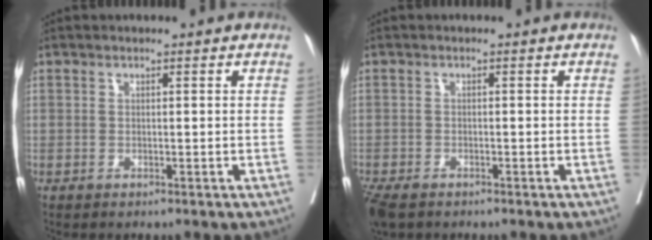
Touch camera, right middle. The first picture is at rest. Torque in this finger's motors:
{"motor_torque": [0.38, -0.32, 0.01, 0.04]}